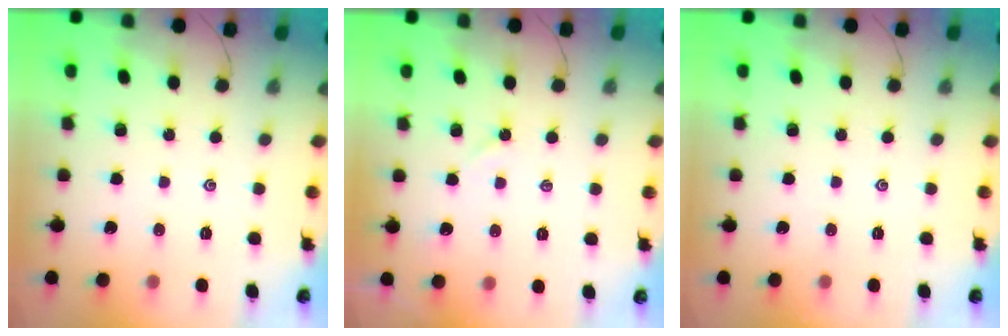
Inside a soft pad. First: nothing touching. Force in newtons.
{"total": 2.7, "press": 2.7, "slide": 0.5}
{"total": 0.0}